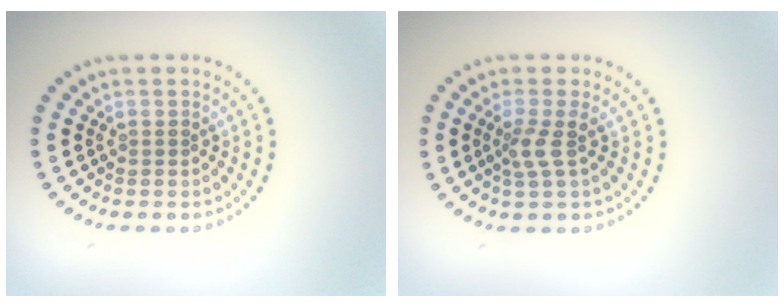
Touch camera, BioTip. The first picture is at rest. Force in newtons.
{"total": 2.0, "press": 1.5, "slide": 1.3}